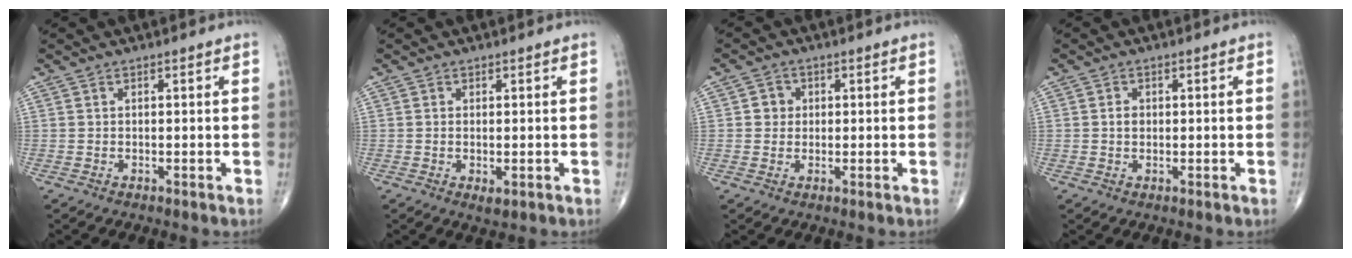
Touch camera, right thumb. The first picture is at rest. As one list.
[{"total": 1.9, "force": [-0.4, 0.8, 1.6], "torque": [-0.030, -0.006, -0.003]}, {"total": 2.8, "force": [0.4, 2.7, 0.9], "torque": [0.004, 0.004, 0.002]}, {"total": 1.4, "force": [0.1, 1.2, 0.8], "torque": [-0.009, 0.003, 0.003]}]